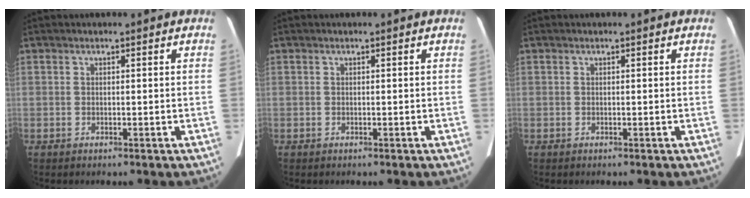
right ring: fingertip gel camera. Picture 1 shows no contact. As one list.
[{"total": 0.0}, {"total": 0.0}]